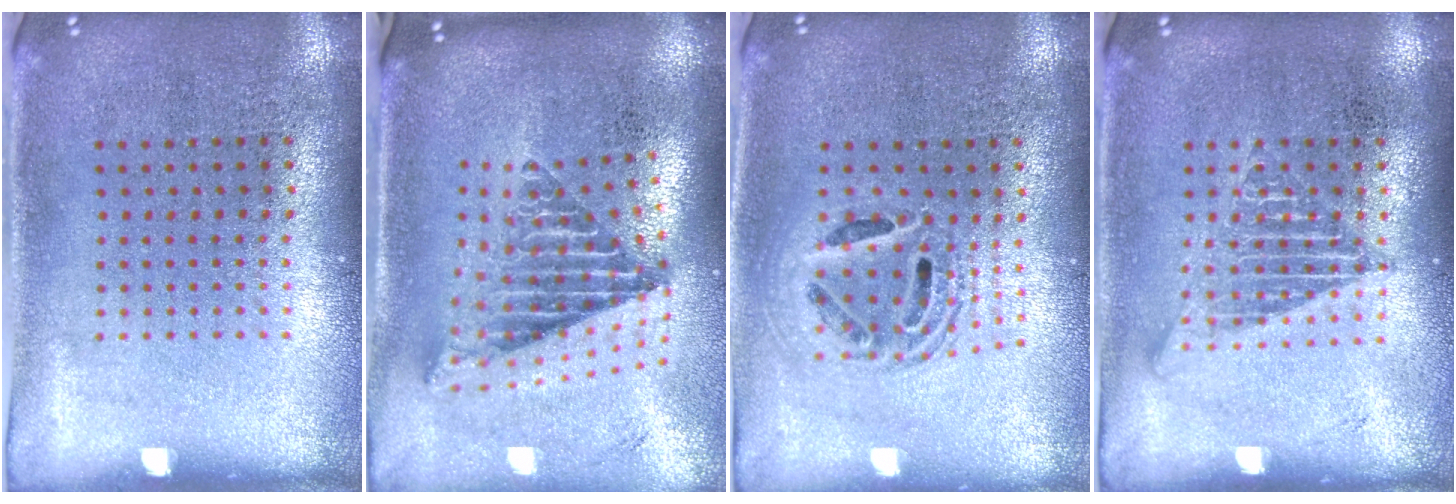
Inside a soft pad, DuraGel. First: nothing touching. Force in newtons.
{"total": 2.5, "press": 1.6, "slide": 1.9}
{"total": 1.6, "press": 1.4, "slide": 0.9}
{"total": 2.1, "press": 2.1, "slide": 0.3}